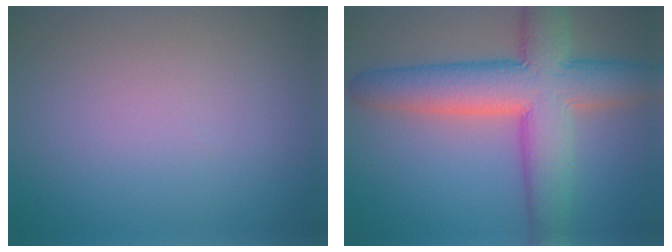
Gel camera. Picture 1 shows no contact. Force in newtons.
{"total": 10.0, "press": 10.0, "slide": 0.5}